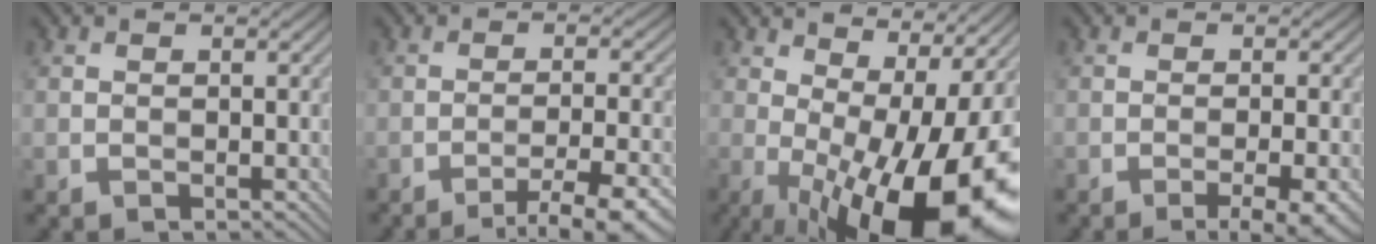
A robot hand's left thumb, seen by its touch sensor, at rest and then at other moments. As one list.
[{"total": 7.7, "force": [-5.2, 1.1, 5.5], "torque": [-0.079, 0.012, -0.078]}, {"total": 19.5, "force": [-2.6, 7.5, 17.8], "torque": [-0.236, -0.006, -0.031]}, {"total": 4.9, "force": [-2.6, 0.7, 4.1], "torque": [-0.057, 0.010, -0.040]}]